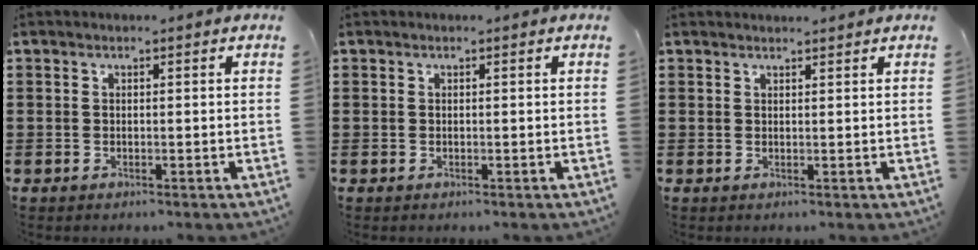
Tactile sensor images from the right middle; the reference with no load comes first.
{"total": 0.0}
{"total": 1.0, "force": [1.0, -0.1, 0.1], "torque": [-0.004, -0.001, 0.019]}